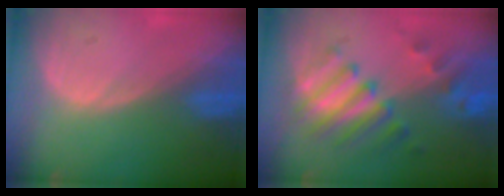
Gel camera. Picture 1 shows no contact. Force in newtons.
{"total": 8.0, "press": 7.7, "slide": 2.3}